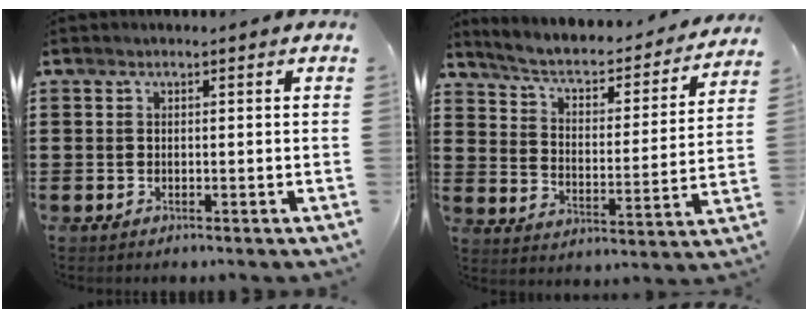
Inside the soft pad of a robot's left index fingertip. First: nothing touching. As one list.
[{"total": 4.2, "force": [3.2, 1.4, 2.4], "torque": [-0.063, -0.026, 0.045]}]